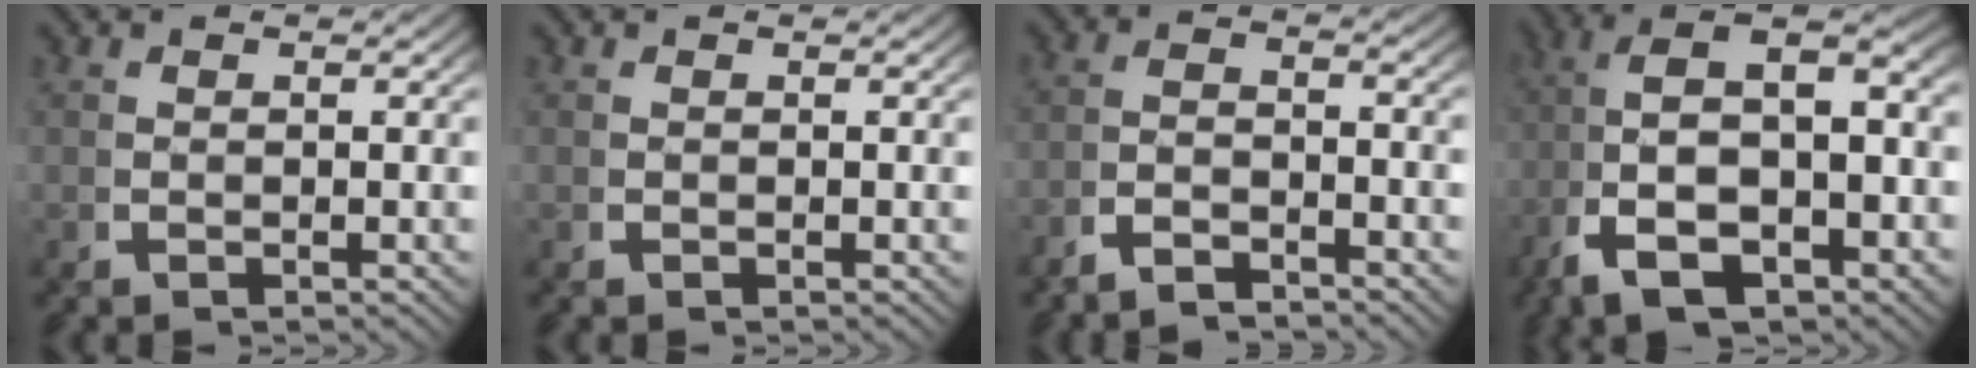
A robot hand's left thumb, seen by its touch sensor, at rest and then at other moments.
{"total": 0.0}
{"total": 2.7, "force": [-2.4, 0.6, 1.2], "torque": [-0.021, -0.006, -0.051]}
{"total": 11.9, "force": [-0.8, 7.4, 9.3], "torque": [-0.182, -0.025, -0.005]}